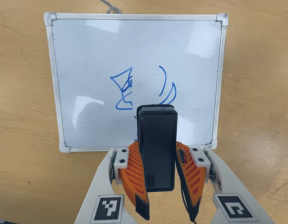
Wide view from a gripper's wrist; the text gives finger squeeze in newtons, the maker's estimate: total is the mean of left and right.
{"total": 8.3, "left": 7.0, "right": 9.6}